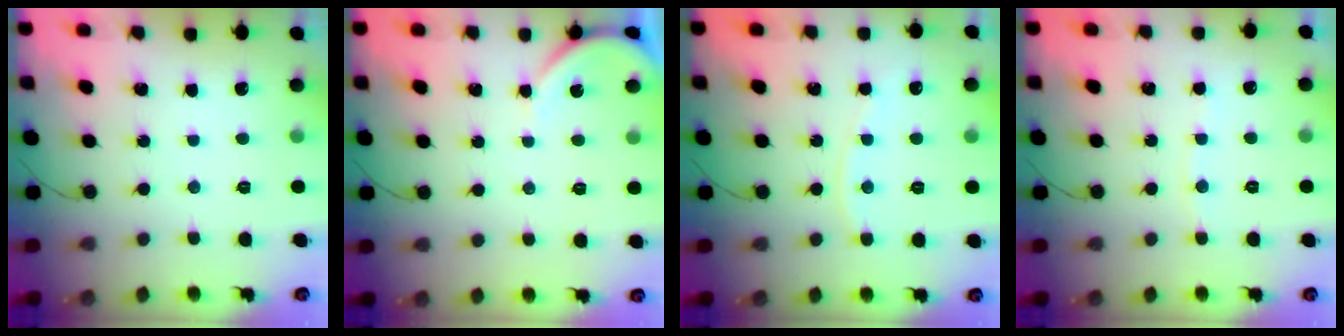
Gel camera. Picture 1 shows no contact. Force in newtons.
{"total": 4.0, "press": 3.9, "slide": 0.6}
{"total": 3.3, "press": 3.2, "slide": 0.4}
{"total": 4.2, "press": 4.1, "slide": 0.5}